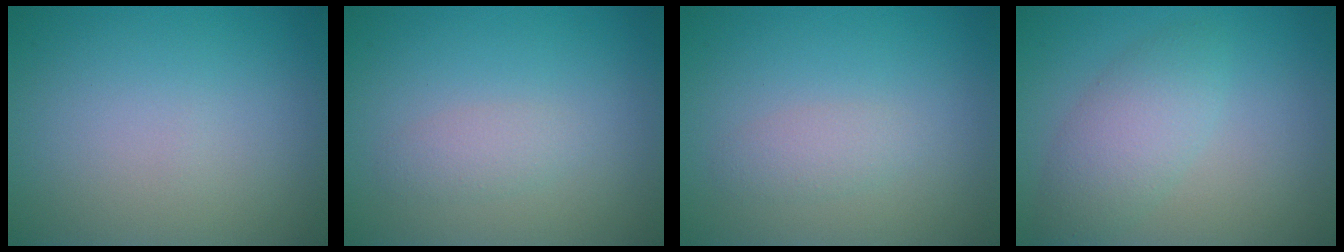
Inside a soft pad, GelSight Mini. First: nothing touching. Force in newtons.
{"total": 1.4, "press": 1.4, "slide": 0.1}
{"total": 1.4, "press": 1.4, "slide": 0.1}
{"total": 3.5, "press": 3.5, "slide": 0.1}